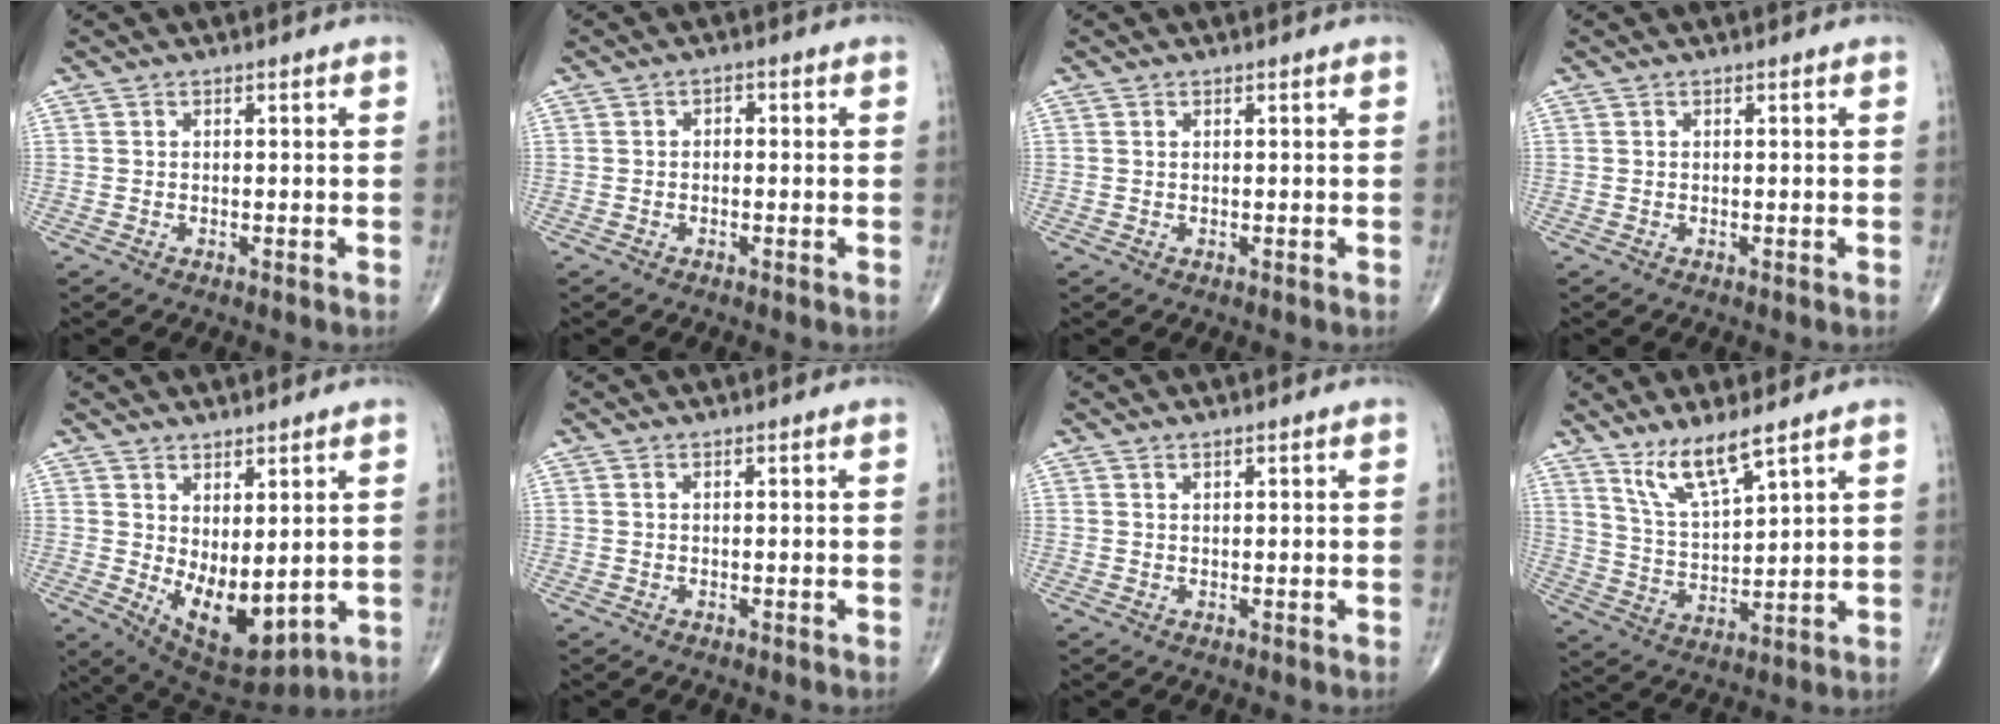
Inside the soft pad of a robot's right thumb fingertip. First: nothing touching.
{"total": 1.2, "force": [0.0, 0.8, 0.8], "torque": [-0.005, 0.005, -0.006]}
{"total": 0.0}
{"total": 0.0}
{"total": 10.8, "force": [0.3, 5.1, 9.5], "torque": [-0.135, -0.027, 0.031]}
{"total": 0.0}
{"total": 0.6, "force": [0.5, 0.0, 0.3], "torque": [-0.007, -0.004, 0.011]}
{"total": 9.1, "force": [6.5, 1.5, 6.2], "torque": [-0.121, -0.048, 0.137]}